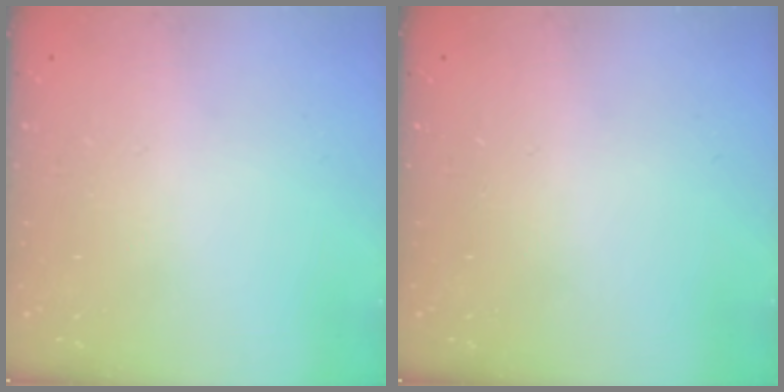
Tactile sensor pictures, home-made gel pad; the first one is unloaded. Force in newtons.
{"total": 0.0}